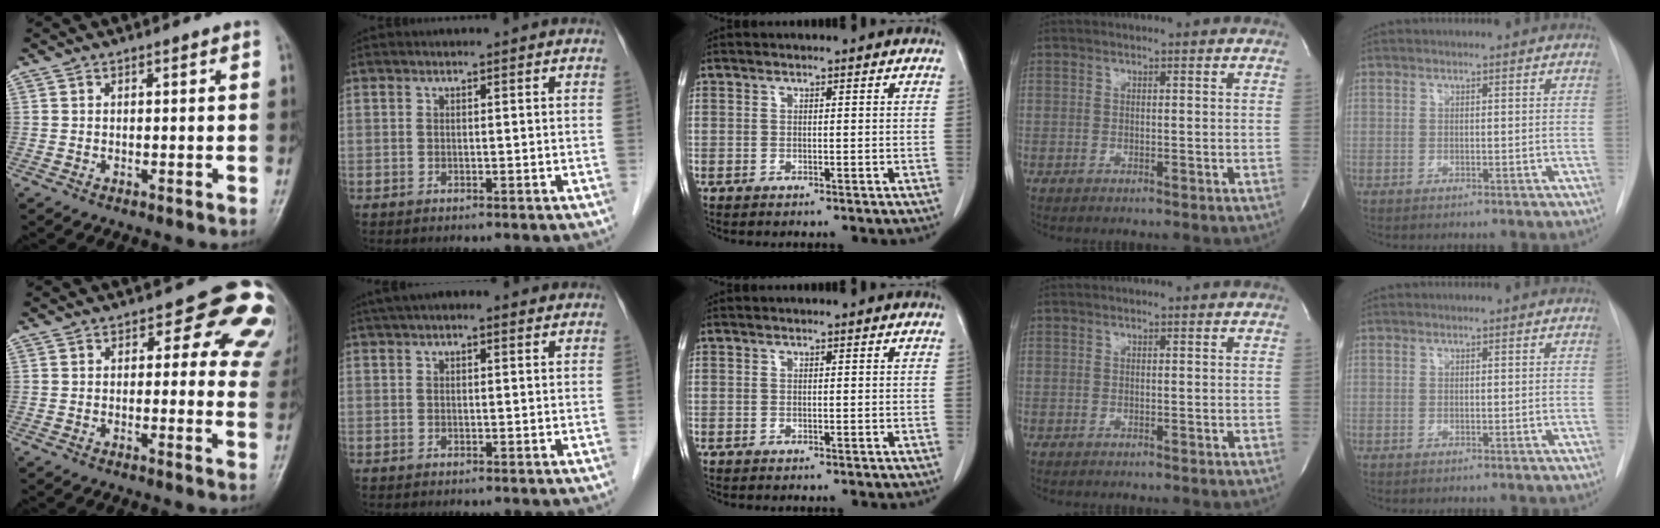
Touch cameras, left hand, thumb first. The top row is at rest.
{"thumb": {"total": 11.8, "force": [5.7, 6.5, 8.0], "torque": [-0.033, -0.020, 0.042]}, "index": {"total": 4.7, "force": [3.2, 1.4, 3.2], "torque": [-0.055, 0.034, 0.048]}}